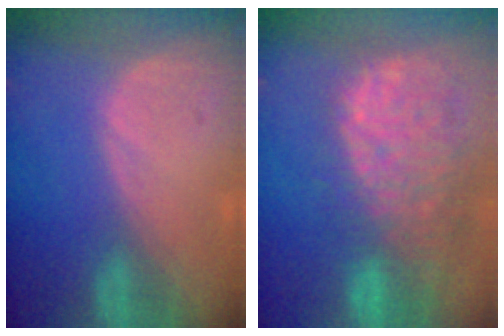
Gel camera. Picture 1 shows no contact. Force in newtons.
{"total": 14.0, "press": 11.7, "slide": 7.7}